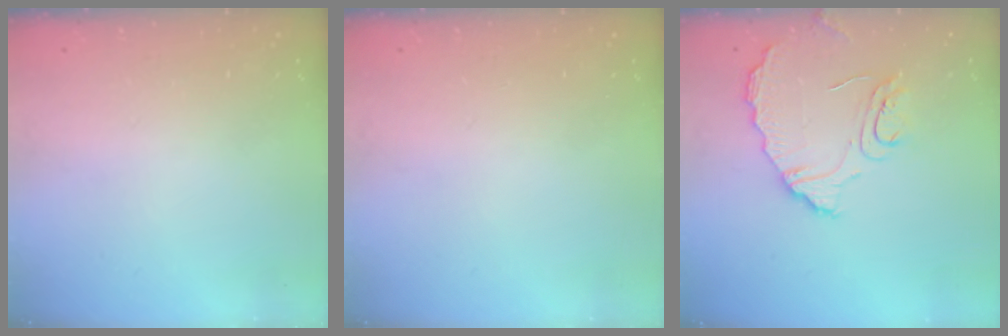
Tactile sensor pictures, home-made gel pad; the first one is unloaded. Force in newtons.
{"total": 0.0}
{"total": 10.5, "press": 10.4, "slide": 0.9}